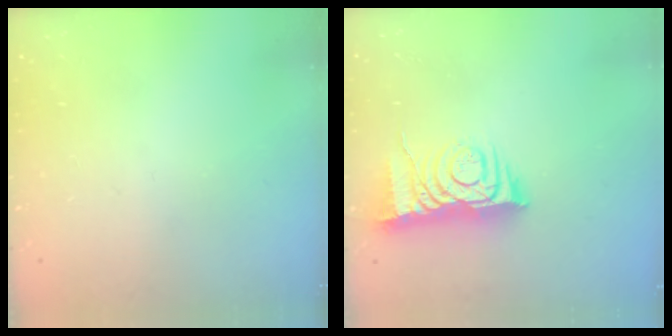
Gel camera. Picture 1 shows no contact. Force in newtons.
{"total": 9.1, "press": 9.0, "slide": 1.0}